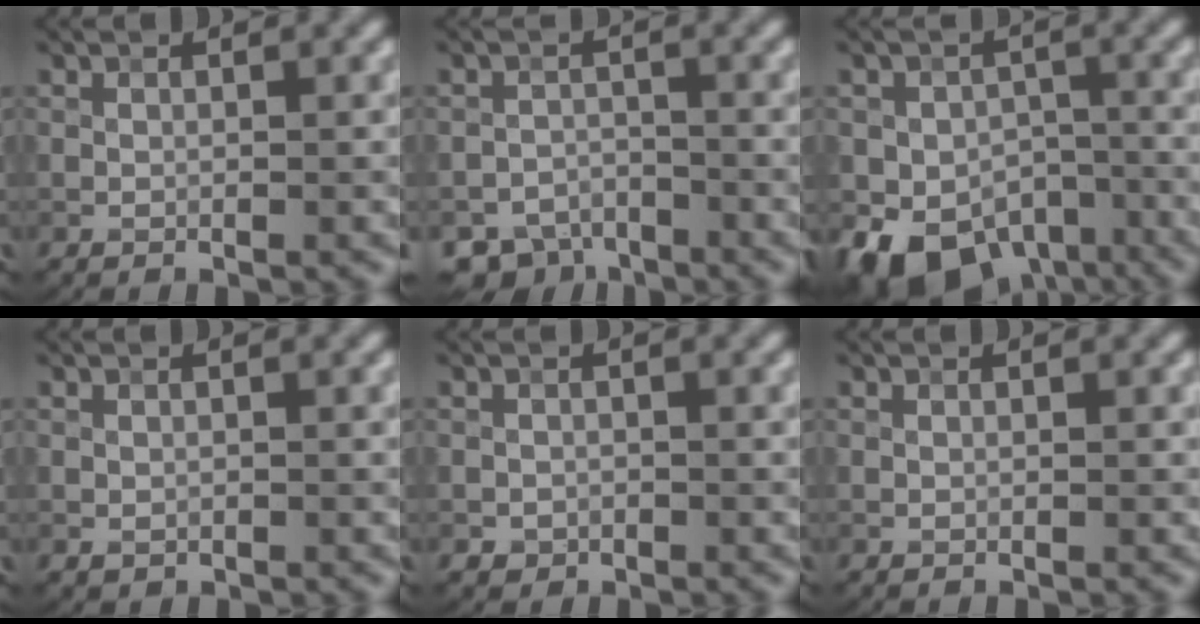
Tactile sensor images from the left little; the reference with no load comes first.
{"total": 4.3, "force": [-3.4, 2.4, 0.9], "torque": [0.000, -0.005, -0.058]}
{"total": 9.3, "force": [-5.7, 5.8, 4.5], "torque": [-0.073, -0.014, -0.096]}
{"total": 0.0}
{"total": 0.9, "force": [-0.4, 0.8, 0.0], "torque": [0.008, -0.001, -0.008]}
{"total": 0.0}